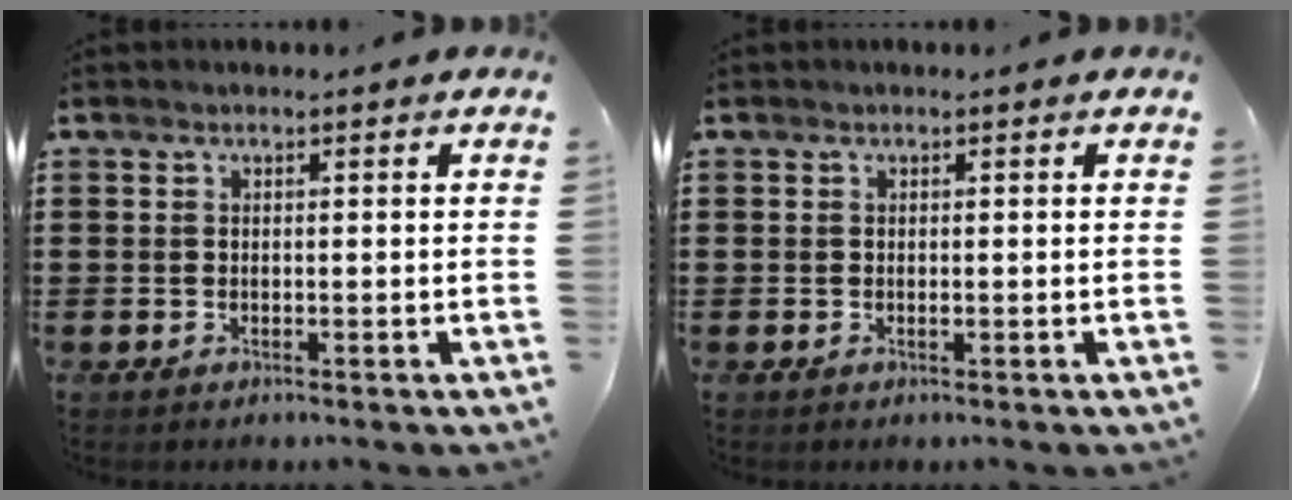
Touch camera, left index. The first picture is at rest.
{"total": 0.0}